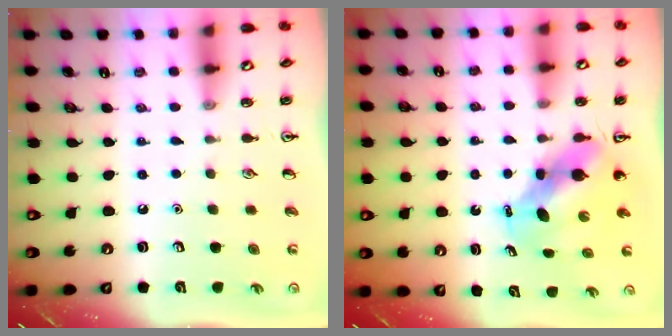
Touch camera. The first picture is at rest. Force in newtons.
{"total": 5.8, "press": 5.6, "slide": 1.4}